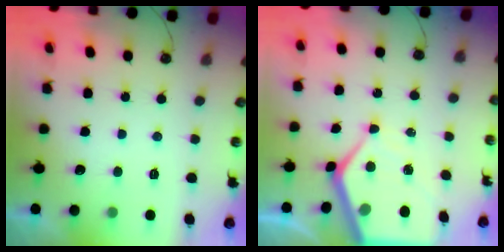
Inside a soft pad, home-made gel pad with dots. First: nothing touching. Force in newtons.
{"total": 12.1, "press": 12.1, "slide": 0.9}